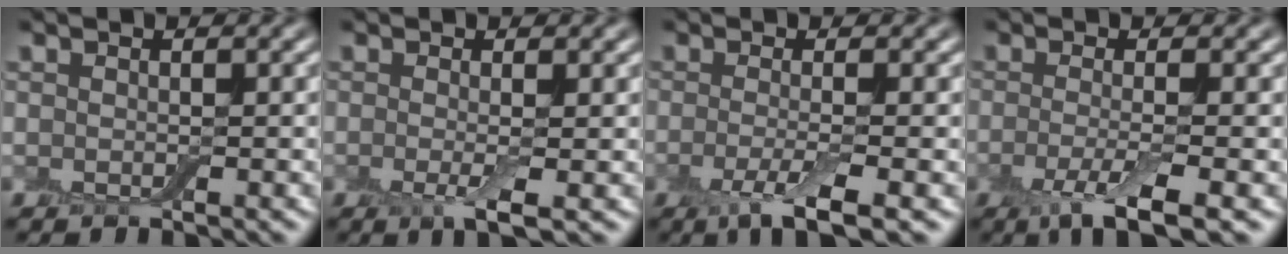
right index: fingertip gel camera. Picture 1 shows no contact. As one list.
[{"total": 2.5, "force": [-0.4, 0.5, 2.4], "torque": [-0.048, -0.012, -0.008]}, {"total": 4.2, "force": [-1.6, 0.9, 3.8], "torque": [-0.067, -0.008, -0.034]}, {"total": 4.7, "force": [-1.8, 1.0, 4.2], "torque": [-0.074, -0.009, -0.039]}]